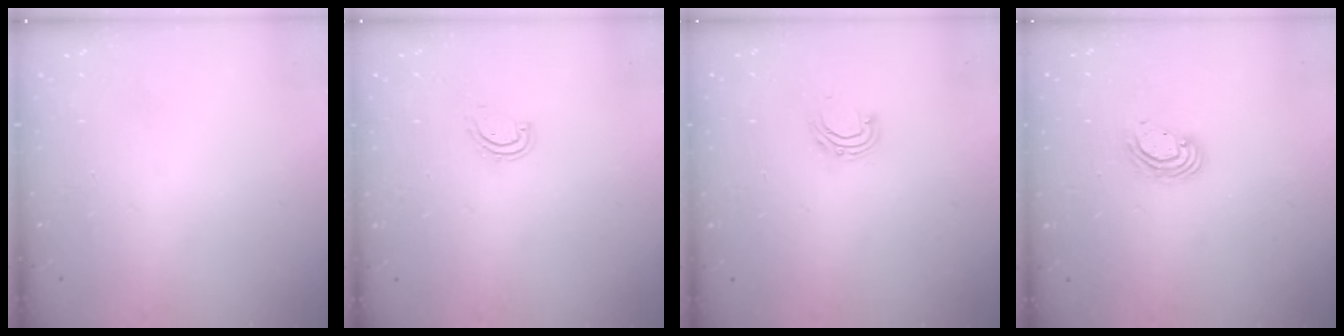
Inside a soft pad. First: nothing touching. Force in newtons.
{"total": 4.7, "press": 4.4, "slide": 1.6}
{"total": 6.6, "press": 6.6, "slide": 0.7}
{"total": 5.1, "press": 5.1, "slide": 0.3}